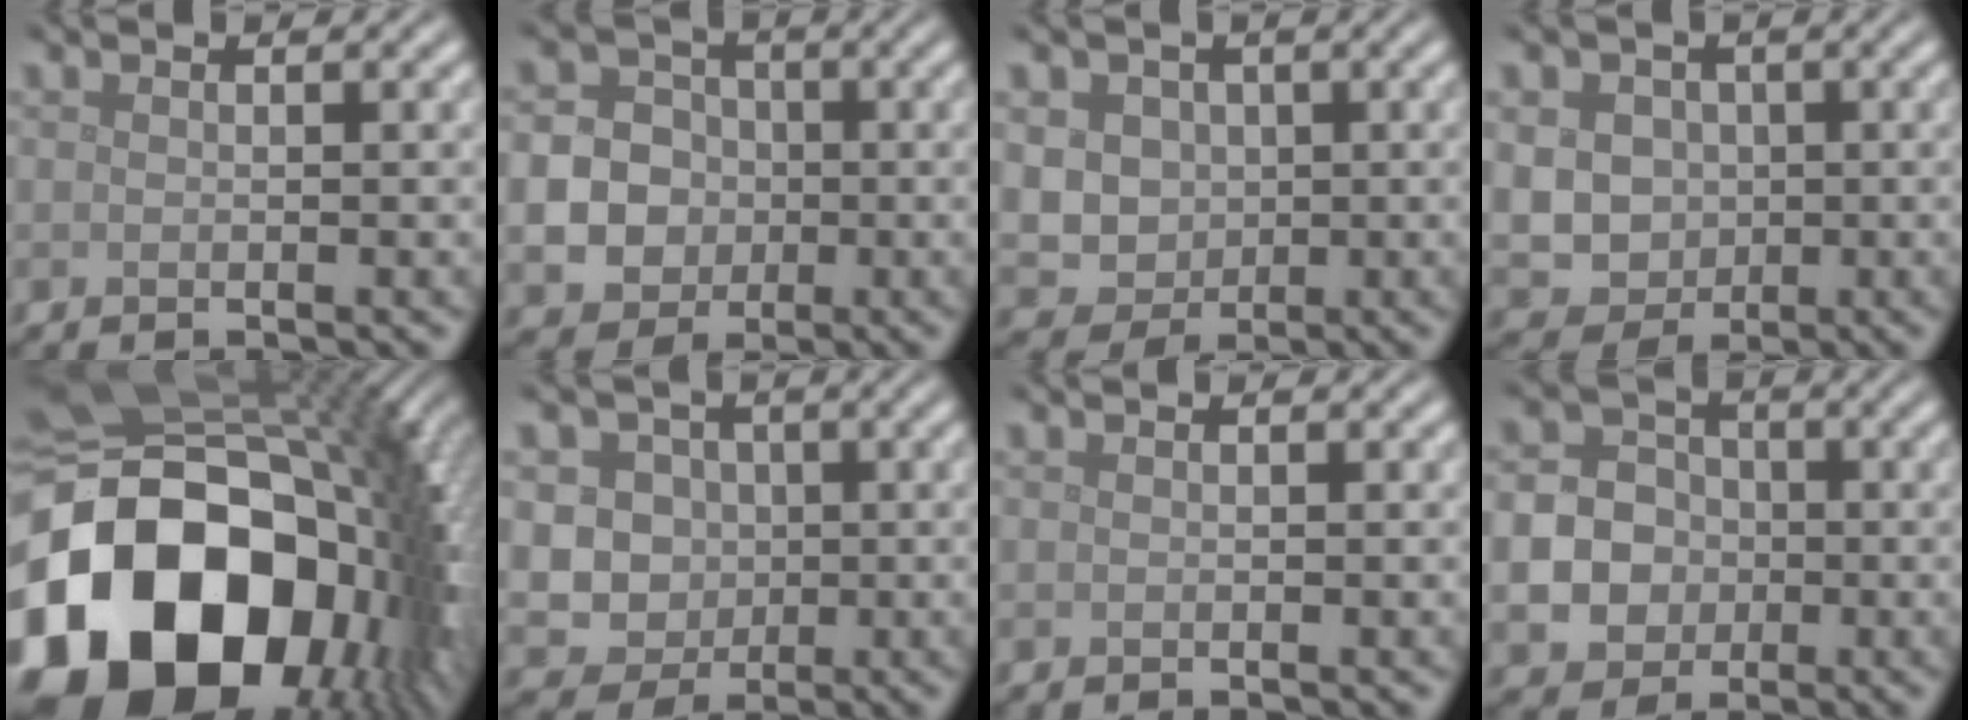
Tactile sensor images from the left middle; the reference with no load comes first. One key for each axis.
{"total": 8.4, "fx": -1.7, "fy": 7.8, "fz": 2.6, "tx": -0.057, "ty": -0.012, "tz": -0.051}
{"total": 4.0, "fx": 0.6, "fy": 3.6, "fz": 1.6, "tx": -0.033, "ty": 0.003, "tz": 0.009}
{"total": 5.1, "fx": 0.4, "fy": 4.6, "fz": 2.1, "tx": -0.042, "ty": 0.013, "tz": -0.004}
{"total": 22.0, "fx": -5.0, "fy": 16.0, "fz": 14.2, "tx": -0.319, "ty": -0.054, "tz": -0.062}
{"total": 6.3, "fx": 0.9, "fy": 5.8, "fz": 2.4, "tx": -0.025, "ty": 0.021, "tz": 0.002}
{"total": 0.0}
{"total": 8.0, "fx": -1.9, "fy": 7.3, "fz": 2.6, "tx": -0.052, "ty": -0.013, "tz": -0.056}